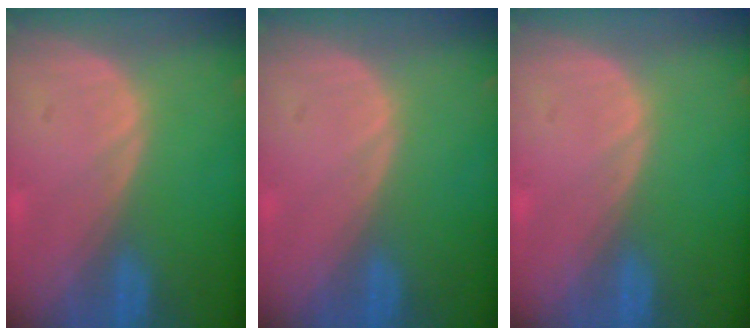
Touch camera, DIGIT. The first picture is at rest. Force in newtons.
{"total": 0.0}
{"total": 0.0}